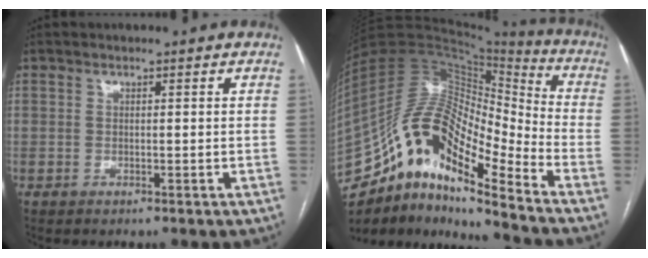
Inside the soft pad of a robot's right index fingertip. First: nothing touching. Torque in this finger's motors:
{"motor_torque": [1.06, -1.08, 1.03, 0.21]}